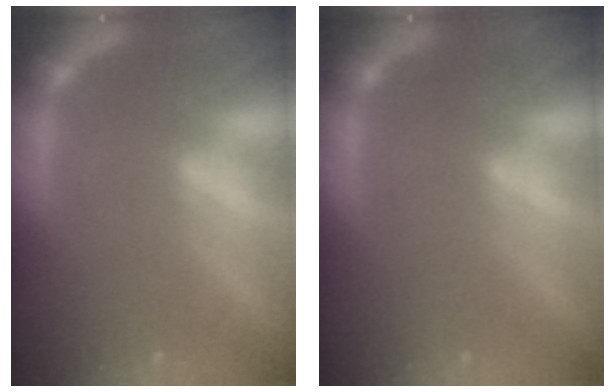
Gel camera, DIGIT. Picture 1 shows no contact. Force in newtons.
{"total": 0.0}